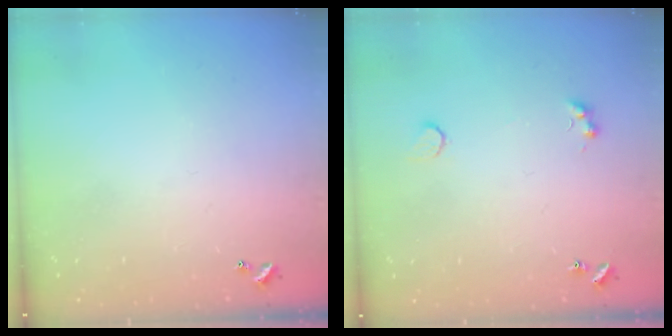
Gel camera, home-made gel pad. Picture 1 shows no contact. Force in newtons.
{"total": 1.8, "press": 1.5, "slide": 1.0}